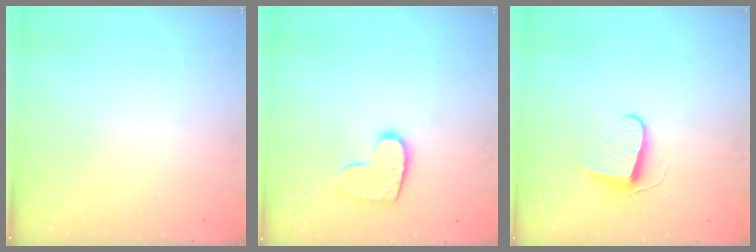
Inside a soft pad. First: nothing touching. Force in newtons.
{"total": 10.2, "press": 10.1, "slide": 0.5}
{"total": 7.2, "press": 7.2, "slide": 0.7}